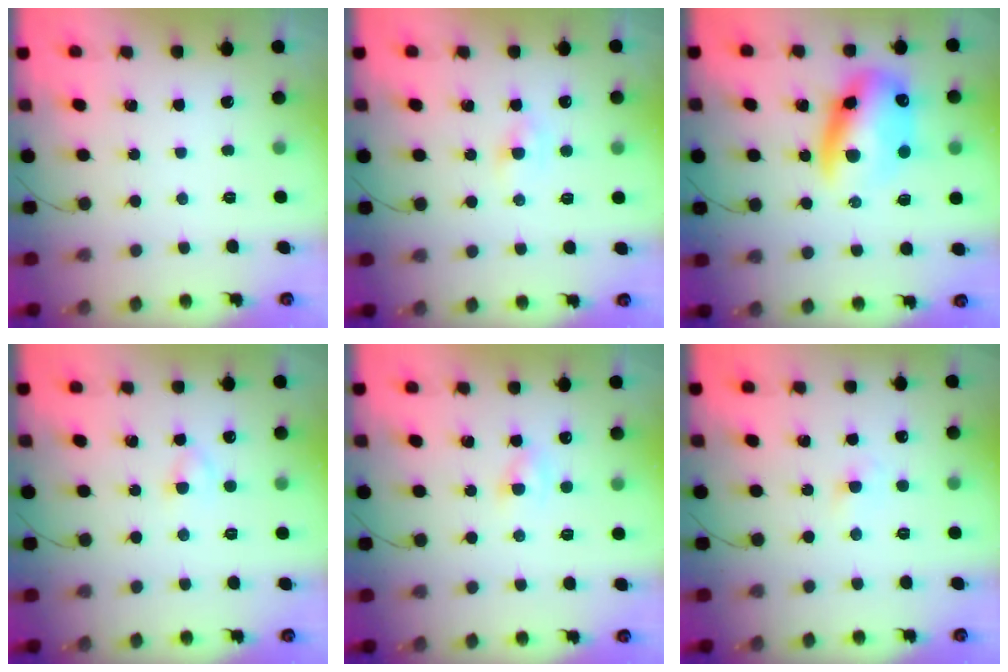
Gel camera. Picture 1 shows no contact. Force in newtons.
{"total": 1.8, "press": 1.7, "slide": 0.7}
{"total": 13.5, "press": 13.2, "slide": 3.1}
{"total": 2.9, "press": 2.8, "slide": 0.9}
{"total": 1.4, "press": 1.1, "slide": 0.8}
{"total": 1.9, "press": 1.7, "slide": 0.8}